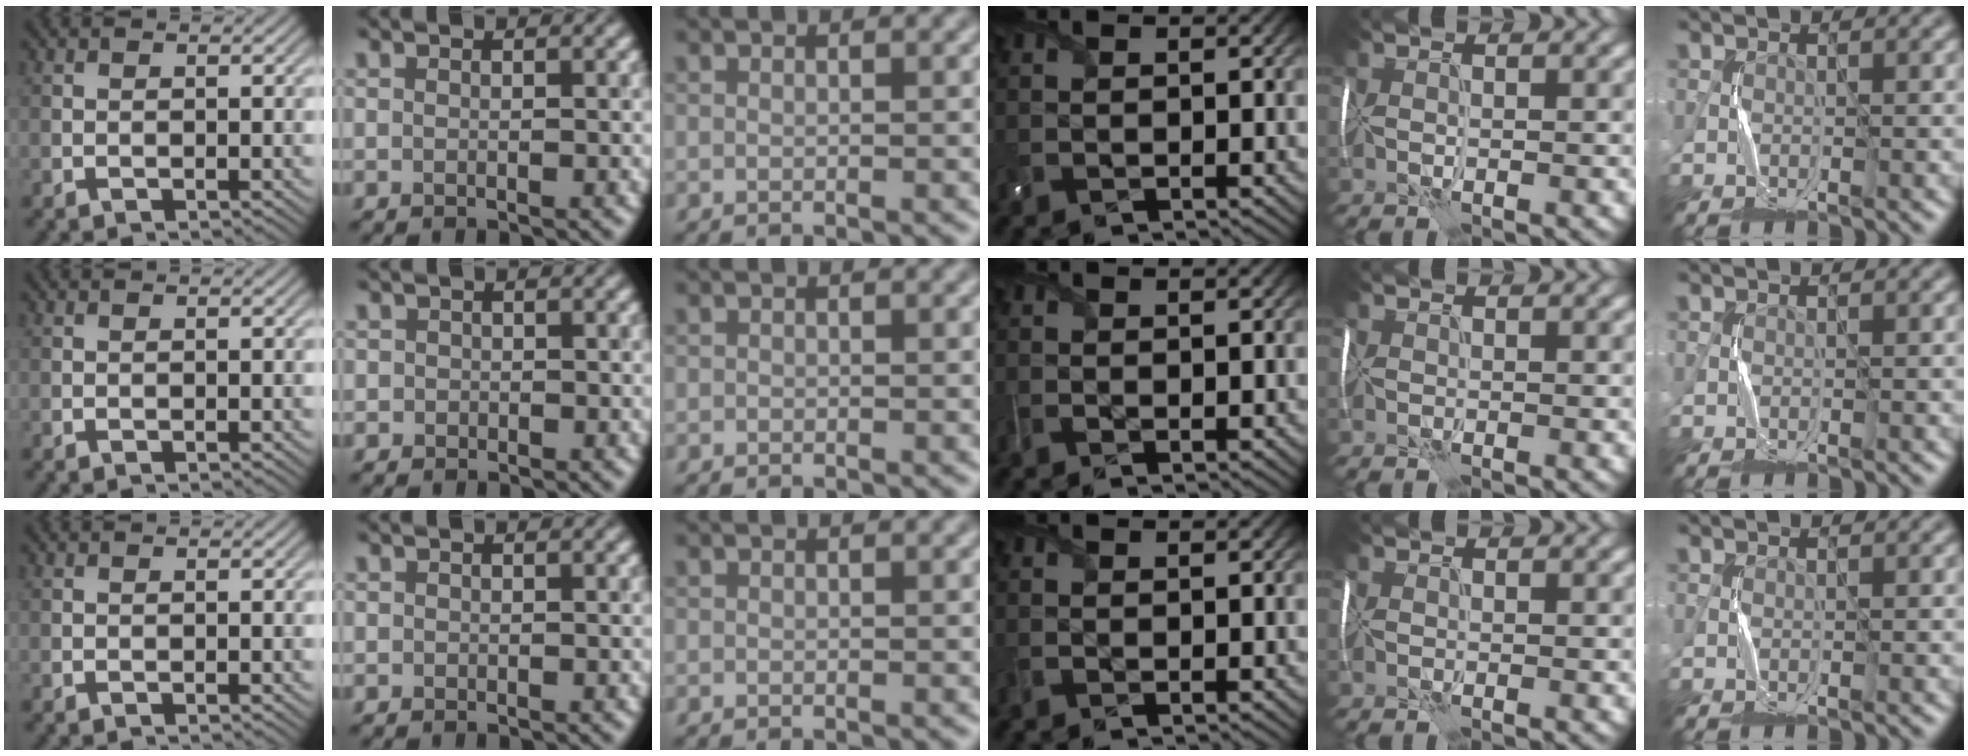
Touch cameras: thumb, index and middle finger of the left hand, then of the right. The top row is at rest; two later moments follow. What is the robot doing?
{"motion": "wrap", "object": "receipt paper"}